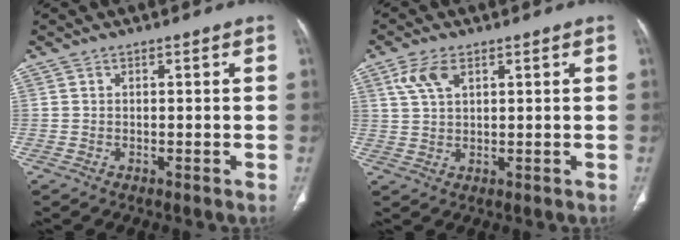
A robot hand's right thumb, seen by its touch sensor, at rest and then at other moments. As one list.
[{"total": 5.1, "force": [2.4, 2.6, 3.6], "torque": [-0.077, 0.001, 0.053]}]